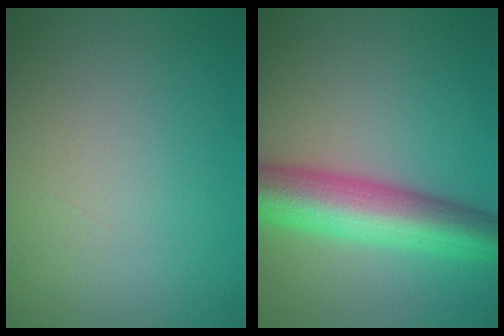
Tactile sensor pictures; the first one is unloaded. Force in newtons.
{"total": 8.5, "press": 8.5, "slide": 0.2}